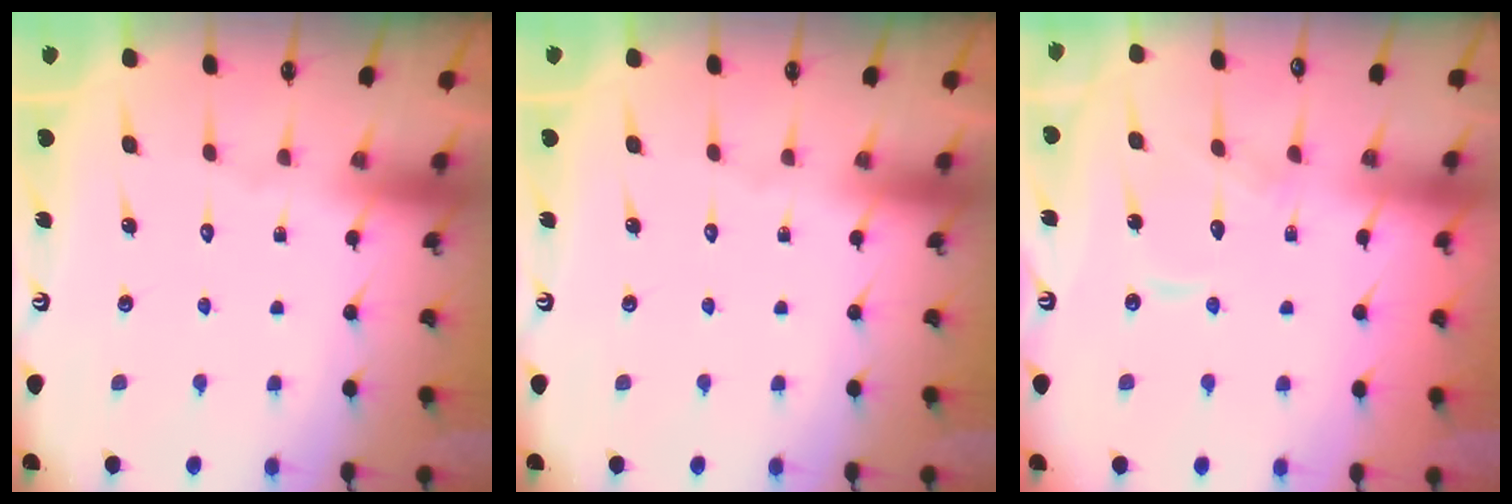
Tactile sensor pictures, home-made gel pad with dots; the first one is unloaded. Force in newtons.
{"total": 0.0}
{"total": 6.9, "press": 6.9, "slide": 0.5}